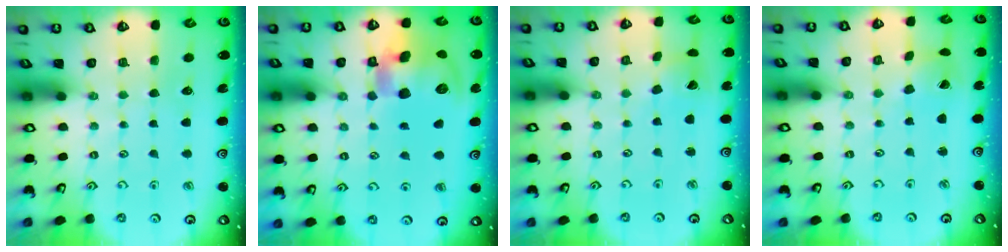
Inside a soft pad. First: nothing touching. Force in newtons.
{"total": 16.8, "press": 16.6, "slide": 2.8}
{"total": 5.5, "press": 5.5, "slide": 0.7}
{"total": 1.8, "press": 1.7, "slide": 0.2}